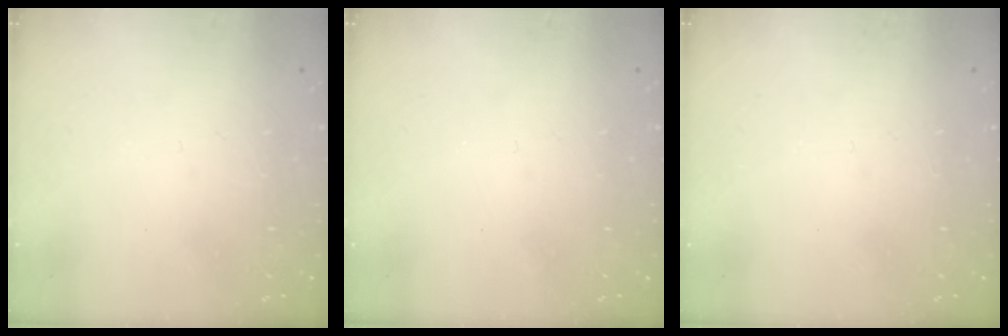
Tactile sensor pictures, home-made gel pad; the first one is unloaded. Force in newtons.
{"total": 0.0}
{"total": 0.0}